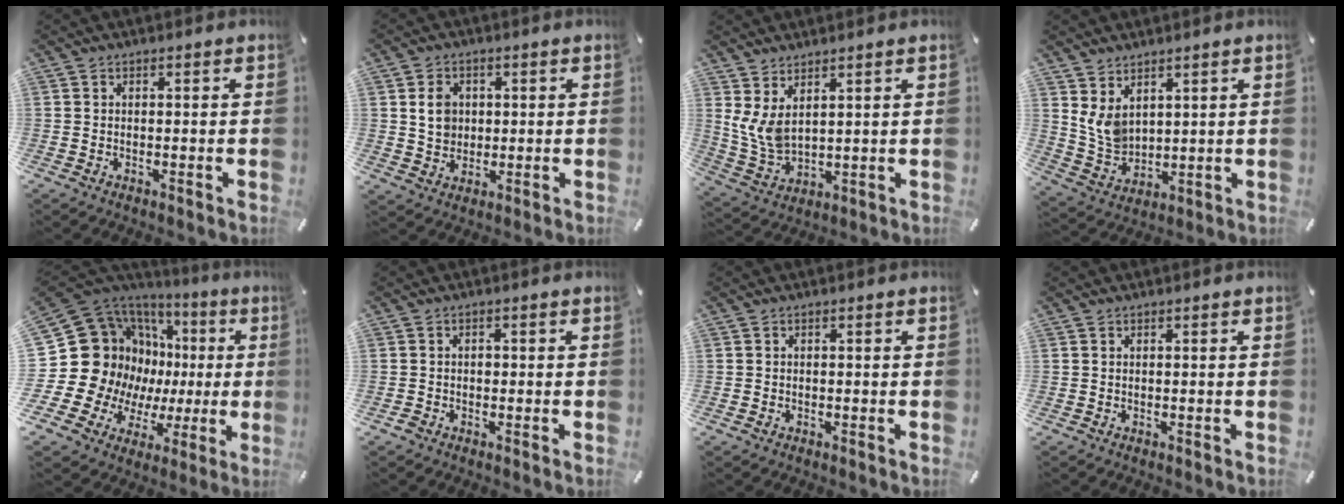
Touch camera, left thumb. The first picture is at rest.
{"total": 5.7, "force": [1.0, 5.2, 2.1], "torque": [-0.030, 0.002, 0.015]}
{"total": 6.8, "force": [3.6, 3.6, 4.4], "torque": [-0.119, -0.024, 0.065]}
{"total": 6.8, "force": [3.9, 4.8, 2.8], "torque": [-0.078, -0.027, 0.071]}
{"total": 21.7, "force": [4.4, 17.8, 11.6], "torque": [-0.230, -0.061, 0.121]}
{"total": 1.3, "force": [-0.5, 1.1, 0.5], "torque": [-0.009, 0.005, -0.013]}
{"total": 0.5, "force": [-0.2, 0.4, 0.2], "torque": [-0.001, 0.003, -0.006]}
{"total": 0.0}